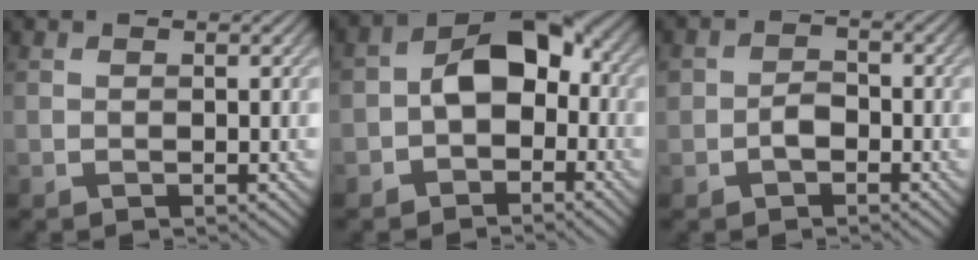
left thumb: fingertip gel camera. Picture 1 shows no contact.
{"total": 7.2, "force": [-1.3, 4.8, 5.2], "torque": [-0.070, 0.013, -0.038]}
{"total": 2.1, "force": [-0.9, 1.5, 1.0], "torque": [-0.015, 0.009, -0.022]}